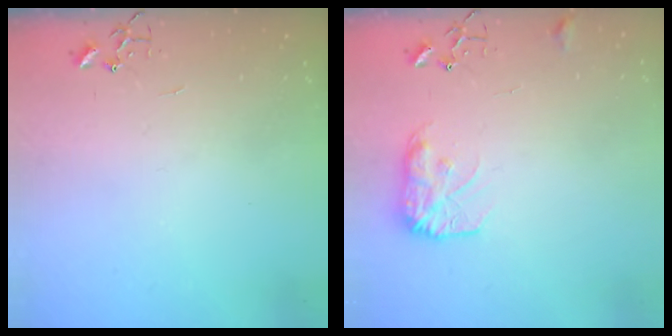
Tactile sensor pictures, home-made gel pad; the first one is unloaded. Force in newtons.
{"total": 10.8, "press": 10.8, "slide": 0.4}